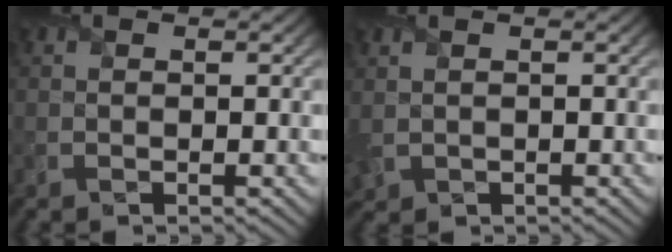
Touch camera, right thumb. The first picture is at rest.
{"total": 1.7, "force": [0.3, 1.1, 1.2], "torque": [-0.043, -0.002, 0.011]}